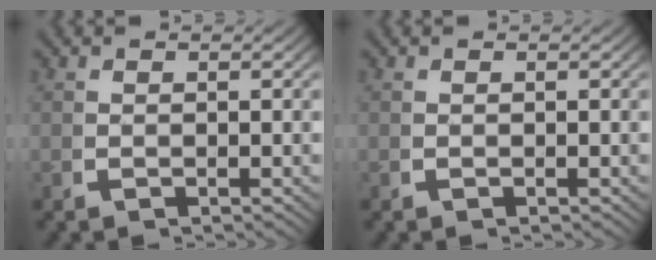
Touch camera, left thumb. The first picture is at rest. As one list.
[{"total": 0.0}]